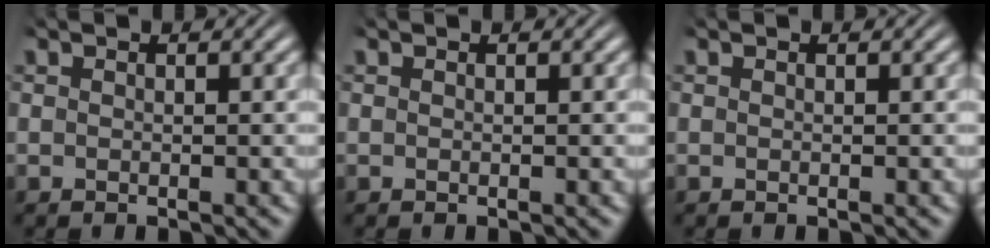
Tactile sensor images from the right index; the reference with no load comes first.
{"total": 0.0}
{"total": 0.0}